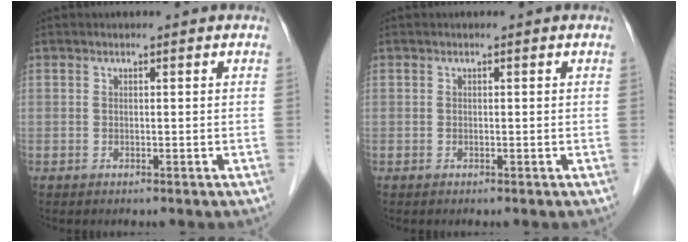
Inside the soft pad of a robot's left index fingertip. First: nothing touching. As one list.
[{"total": 0.0}]